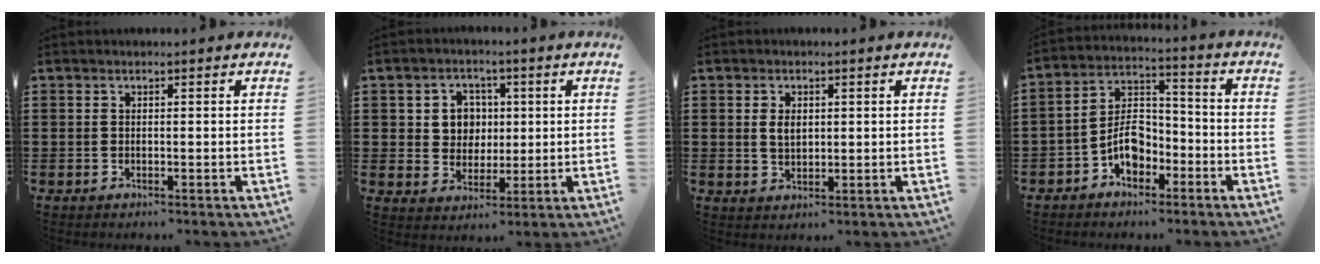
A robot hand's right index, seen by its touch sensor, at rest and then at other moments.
{"total": 5.4, "force": [1.0, 5.0, 1.8], "torque": [-0.050, 0.014, 0.013]}
{"total": 2.6, "force": [0.4, 1.5, 2.1], "torque": [-0.044, 0.005, 0.008]}
{"total": 6.6, "force": [-3.2, 4.2, 4.0], "torque": [-0.084, 0.017, -0.063]}